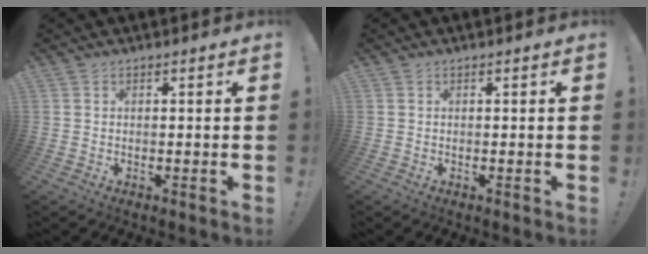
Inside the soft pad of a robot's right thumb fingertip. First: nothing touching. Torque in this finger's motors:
{"motor_torque": [0.00, 0.00, 0.00, 0.00, 0.00]}